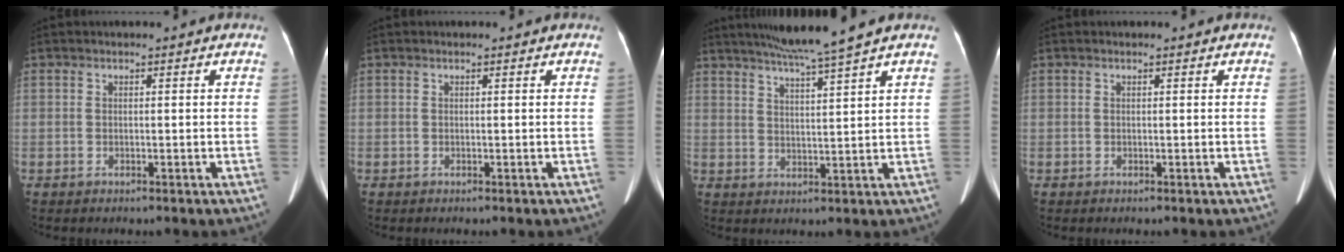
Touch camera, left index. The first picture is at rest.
{"total": 0.0}
{"total": 7.8, "force": [6.4, -1.7, 4.1], "torque": [-0.069, 0.000, 0.103]}
{"total": 0.0}